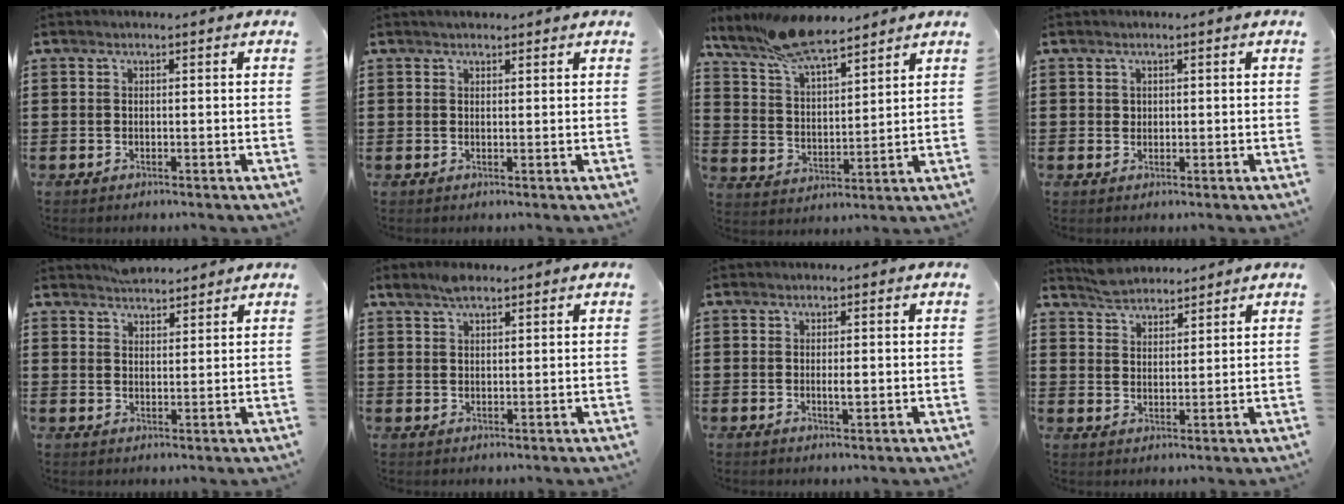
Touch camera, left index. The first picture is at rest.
{"total": 1.0, "force": [0.9, 0.2, 0.2], "torque": [-0.005, 0.002, 0.018]}
{"total": 9.8, "force": [8.3, 2.2, 4.7], "torque": [-0.116, -0.019, 0.155]}
{"total": 0.9, "force": [0.5, 0.8, 0.2], "torque": [-0.005, 0.004, 0.010]}
{"total": 3.3, "force": [3.2, 0.7, -0.3], "torque": [-0.001, -0.003, 0.063]}
{"total": 3.0, "force": [2.3, 1.2, 1.5], "torque": [-0.026, 0.000, 0.041]}
{"total": 1.7, "force": [0.0, 0.5, 1.6], "torque": [-0.030, -0.002, 0.000]}
{"total": 4.2, "force": [3.9, 1.5, 0.1], "torque": [-0.017, -0.005, 0.077]}